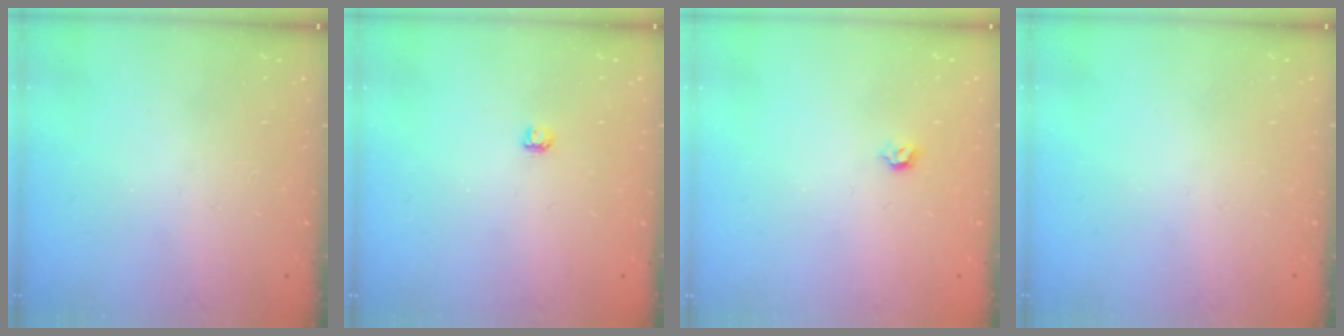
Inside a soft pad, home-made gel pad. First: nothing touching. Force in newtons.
{"total": 3.2, "press": 3.2, "slide": 0.4}
{"total": 3.1, "press": 3.0, "slide": 0.8}
{"total": 0.0}